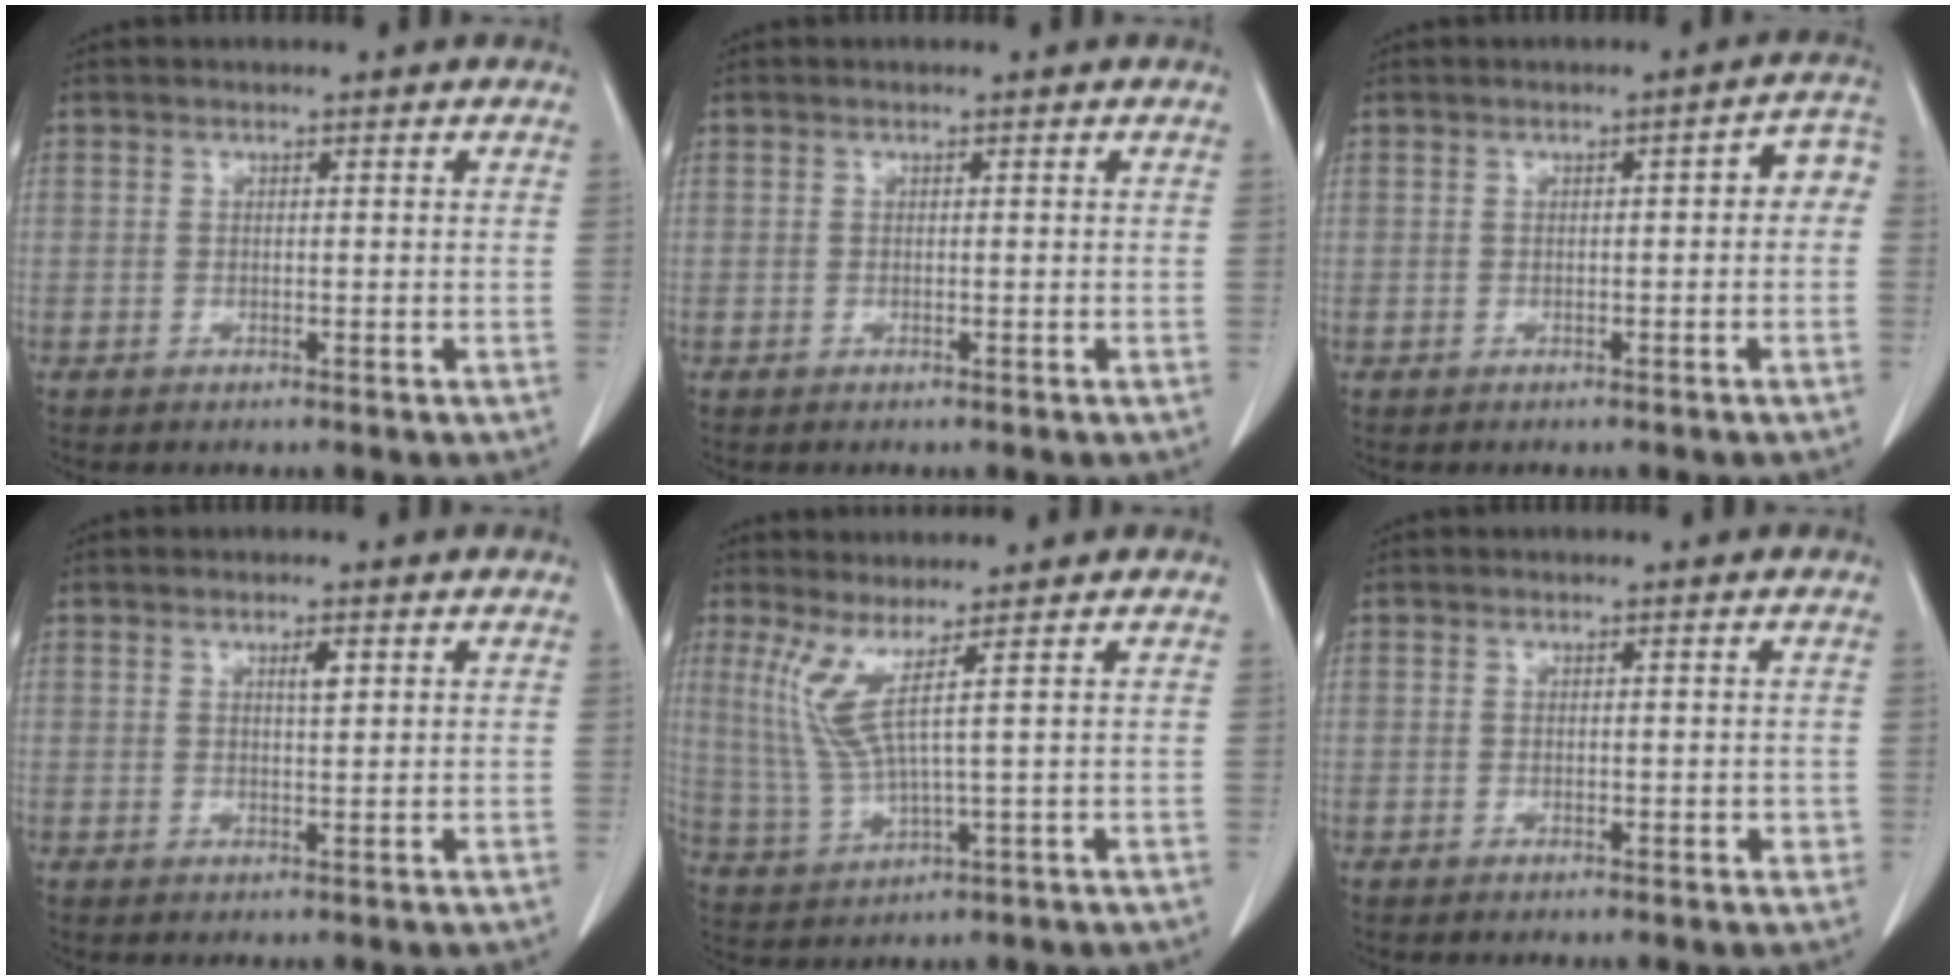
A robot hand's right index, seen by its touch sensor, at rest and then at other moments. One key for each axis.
{"total": 0.0}
{"total": 3.5, "fx": -0.1, "fy": 1.2, "fz": 3.3, "tx": -0.033, "ty": 0.020, "tz": -0.005}
{"total": 1.6, "fx": 0.7, "fy": 0.3, "fz": 1.4, "tx": -0.024, "ty": -0.002, "tz": 0.012}
{"total": 5.8, "fx": 2.5, "fy": -1.0, "fz": 5.1, "tx": -0.123, "ty": -0.009, "tz": 0.062}
{"total": 1.2, "fx": -0.2, "fy": 0.7, "fz": 1.0, "tx": -0.013, "ty": 0.002, "tz": 0.001}